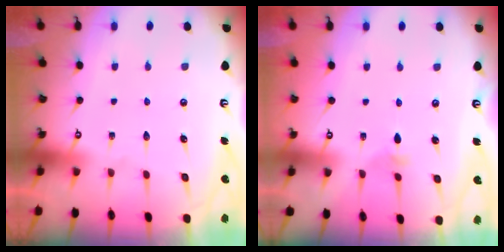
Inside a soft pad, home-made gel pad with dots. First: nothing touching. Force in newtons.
{"total": 2.0, "press": 2.0, "slide": 0.5}